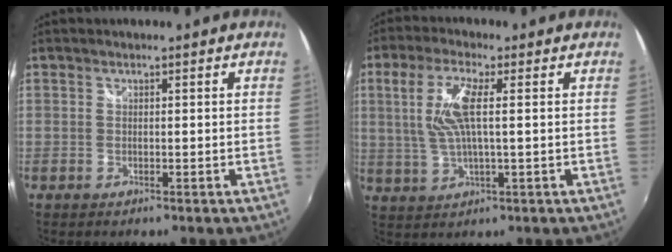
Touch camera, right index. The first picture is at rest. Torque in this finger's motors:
{"motor_torque": [0.80, 0.54, 0.63, 0.10]}